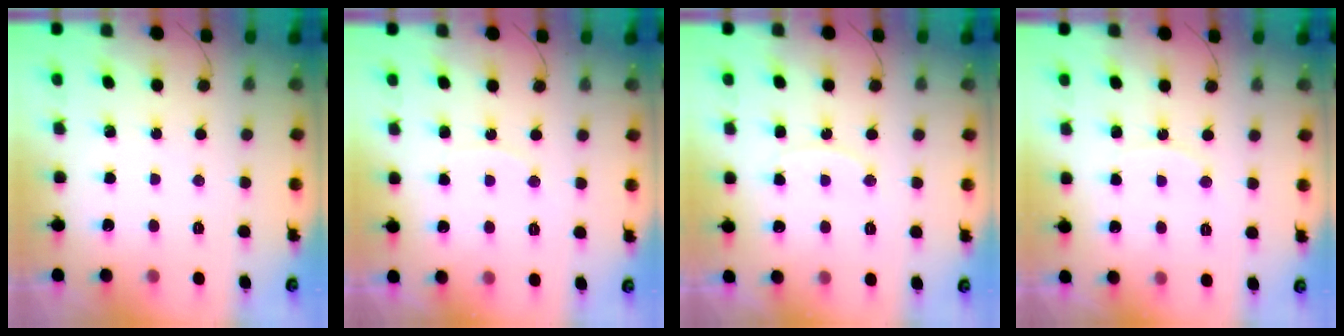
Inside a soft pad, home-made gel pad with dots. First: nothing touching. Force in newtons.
{"total": 5.8, "press": 5.7, "slide": 0.5}
{"total": 8.4, "press": 8.4, "slide": 0.4}
{"total": 6.1, "press": 6.1, "slide": 0.3}